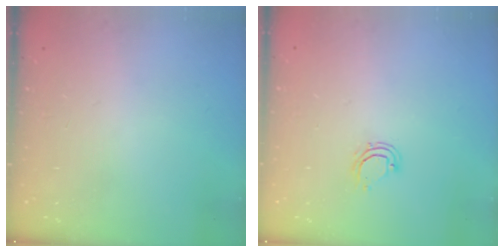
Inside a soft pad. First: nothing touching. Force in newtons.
{"total": 4.6, "press": 4.5, "slide": 0.3}